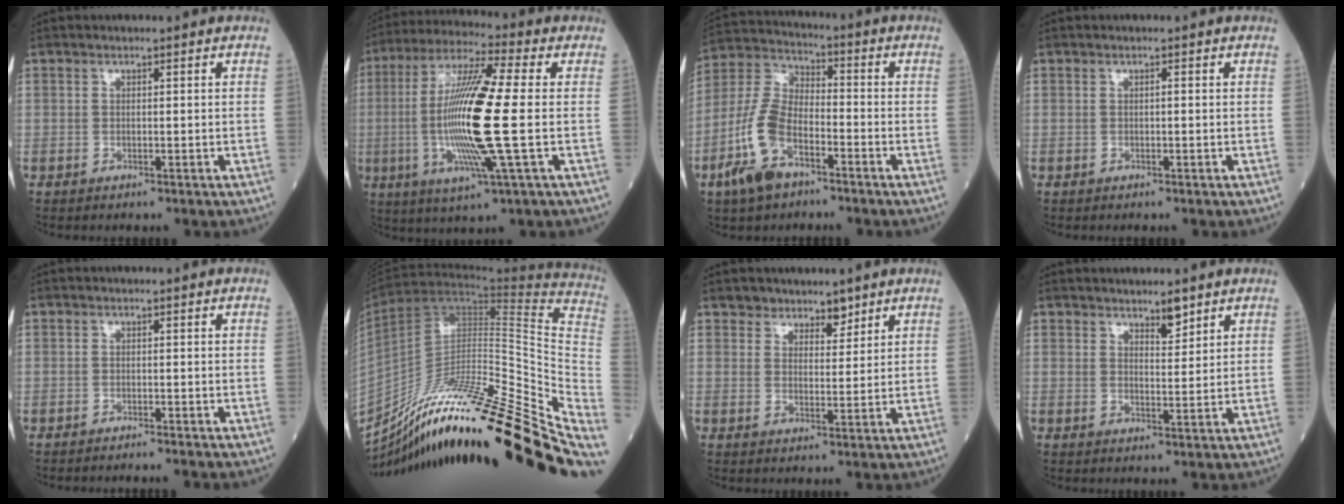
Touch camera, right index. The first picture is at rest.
{"total": 17.0, "force": [-1.4, 0.3, 17.0], "torque": [-0.345, -0.006, -0.035]}
{"total": 10.9, "force": [-5.6, 5.0, 7.9], "torque": [-0.194, 0.001, -0.110]}
{"total": 0.0}
{"total": 2.4, "force": [-2.2, -0.4, 0.8], "torque": [-0.009, 0.001, -0.026]}
{"total": 32.9, "force": [-23.1, 1.6, 23.5], "torque": [-0.256, -0.015, -0.361]}
{"total": 3.6, "force": [3.1, 1.9, 0.2], "torque": [0.009, -0.002, 0.049]}
{"total": 2.7, "force": [2.3, 0.6, 1.3], "torque": [-0.024, -0.004, 0.042]}